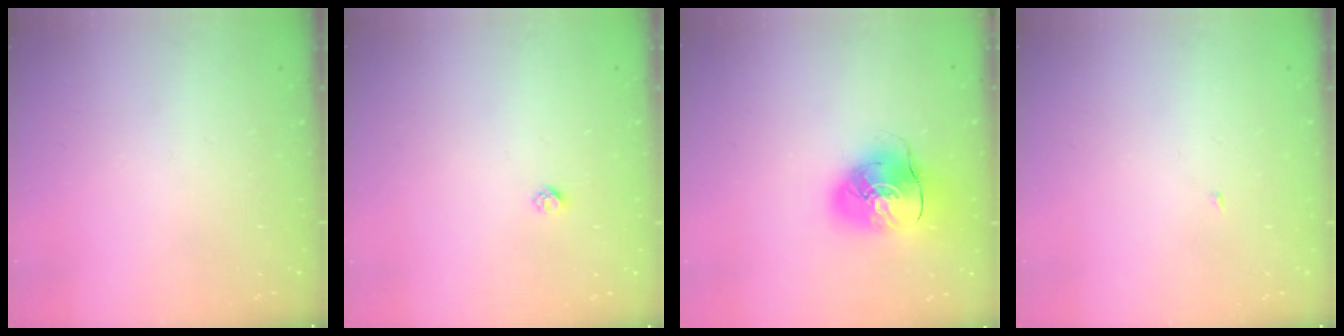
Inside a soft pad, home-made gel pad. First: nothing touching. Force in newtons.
{"total": 2.3, "press": 2.3, "slide": 0.2}
{"total": 11.4, "press": 11.3, "slide": 1.8}
{"total": 1.8, "press": 1.8, "slide": 0.2}